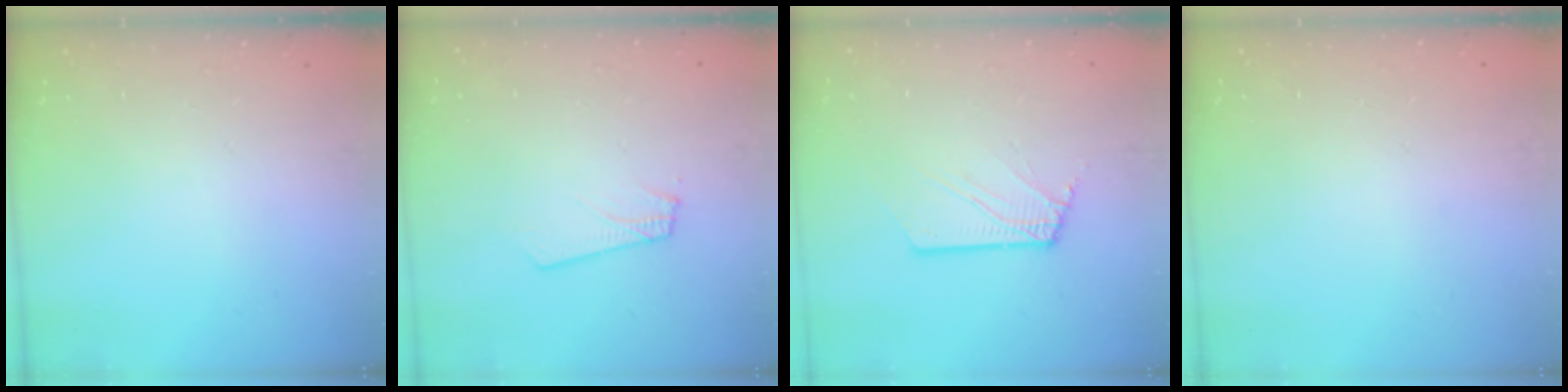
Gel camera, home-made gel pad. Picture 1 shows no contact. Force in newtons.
{"total": 1.8, "press": 1.8, "slide": 0.1}
{"total": 2.5, "press": 2.5, "slide": 0.3}
{"total": 0.0}